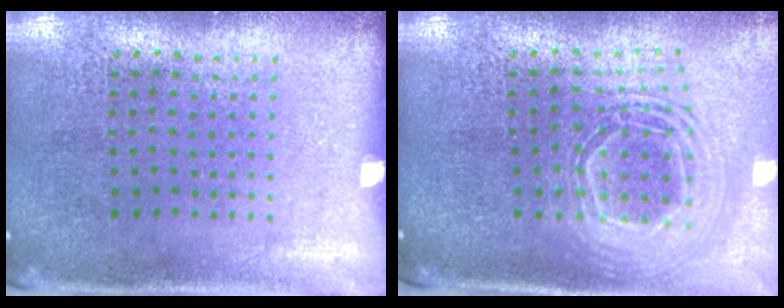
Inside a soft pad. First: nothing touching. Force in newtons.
{"total": 2.2, "press": 1.7, "slide": 1.5}